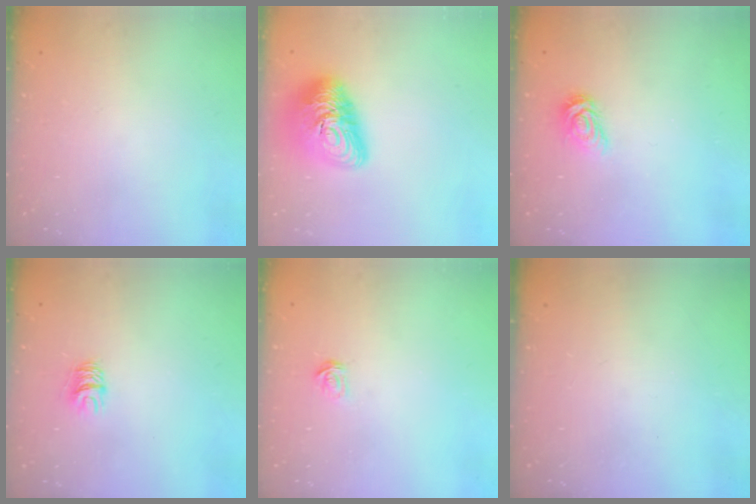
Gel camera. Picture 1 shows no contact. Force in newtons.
{"total": 16.0, "press": 16.0, "slide": 1.2}
{"total": 5.0, "press": 5.0, "slide": 0.1}
{"total": 5.6, "press": 5.6, "slide": 0.5}
{"total": 2.5, "press": 2.5, "slide": 0.2}
{"total": 0.0}